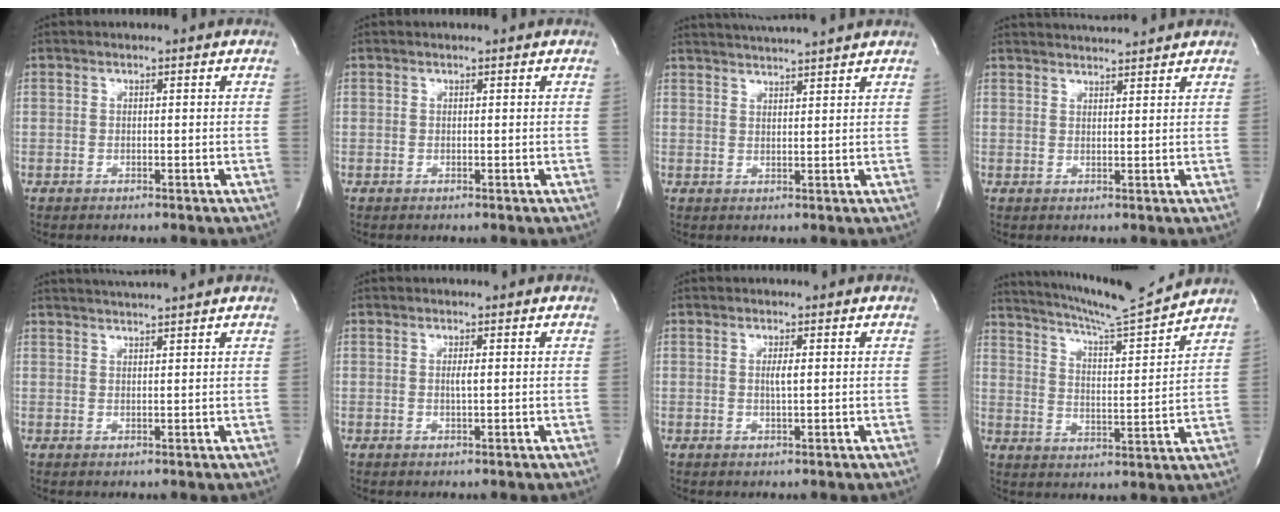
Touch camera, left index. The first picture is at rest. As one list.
[{"total": 0.0}, {"total": 8.2, "force": [7.7, -1.0, 2.7], "torque": [-0.049, 0.016, 0.111]}, {"total": 5.8, "force": [5.6, -0.3, 1.3], "torque": [-0.026, 0.018, 0.081]}, {"total": 4.2, "force": [3.9, -1.2, 1.2], "torque": [-0.016, 0.009, 0.060]}, {"total": 1.0, "force": [0.0, 0.0, 1.0], "torque": [-0.023, -0.004, 0.000]}, {"total": 1.4, "force": [0.1, 0.0, 1.4], "torque": [-0.031, -0.003, 0.001]}, {"total": 14.5, "force": [13.5, -0.9, 5.0], "torque": [-0.092, -0.028, 0.203]}]